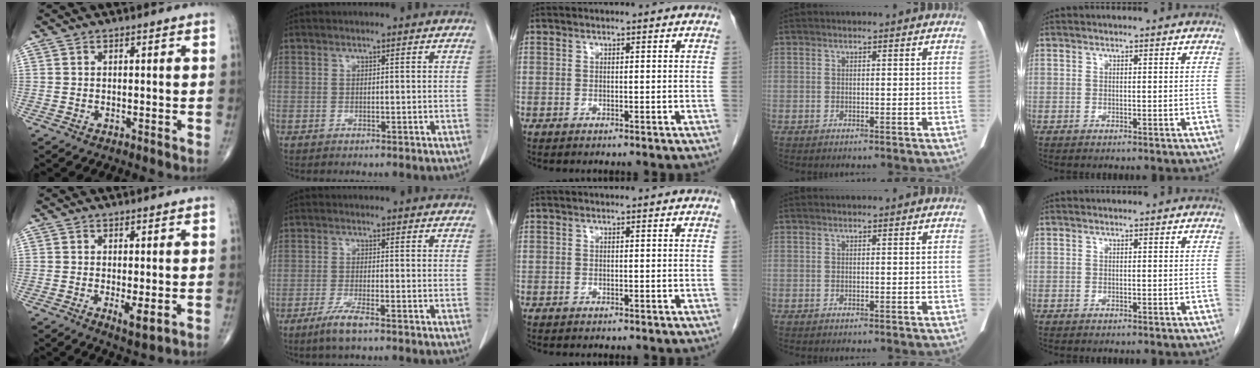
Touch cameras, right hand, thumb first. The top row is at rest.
{"thumb": {"total": 3.5, "force": [-0.7, 1.1, 3.3], "torque": [-0.056, -0.012, -0.009]}, "index": {"total": 4.1, "force": [-2.7, 0.2, 3.0], "torque": [-0.066, -0.010, -0.053]}}